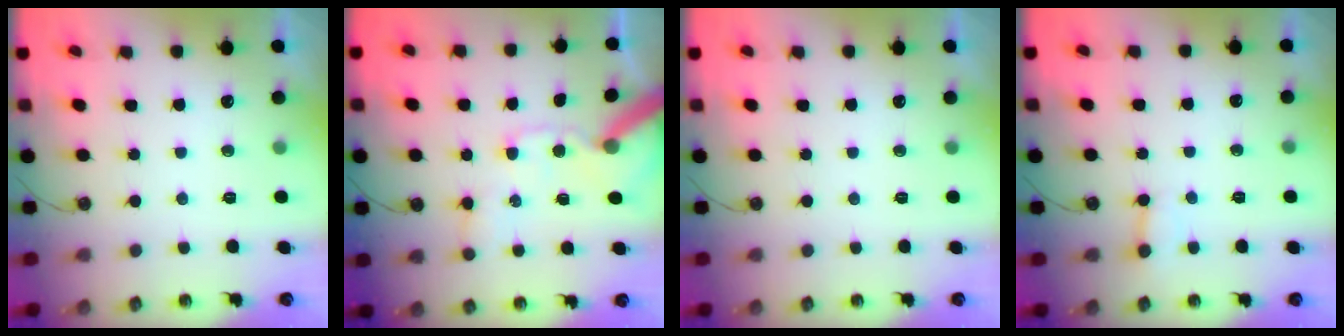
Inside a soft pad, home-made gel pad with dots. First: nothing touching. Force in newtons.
{"total": 13.5, "press": 13.4, "slide": 1.9}
{"total": 0.0}
{"total": 3.0, "press": 3.0, "slide": 0.3}